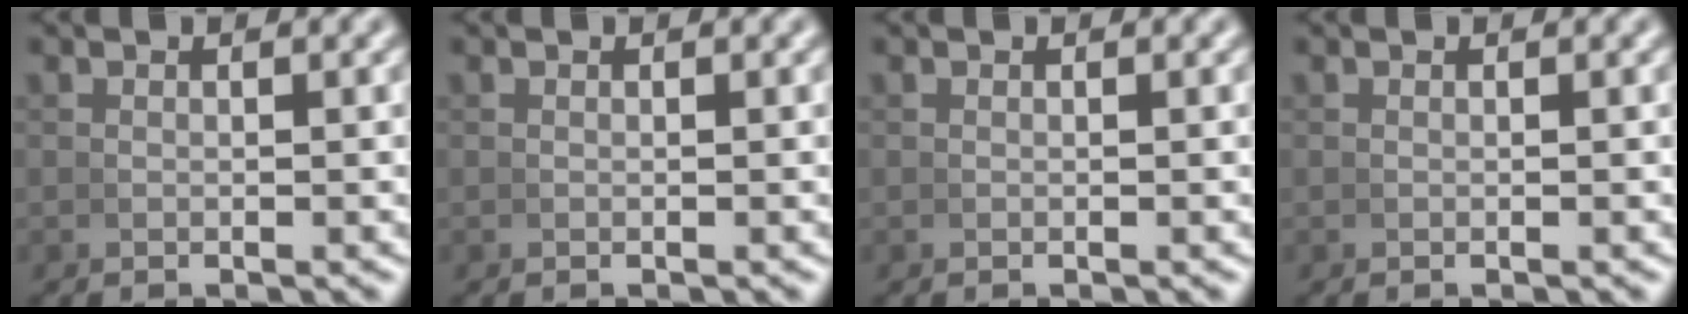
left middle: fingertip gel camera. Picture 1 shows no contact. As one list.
[{"total": 0.0}, {"total": 0.0}, {"total": 0.0}]